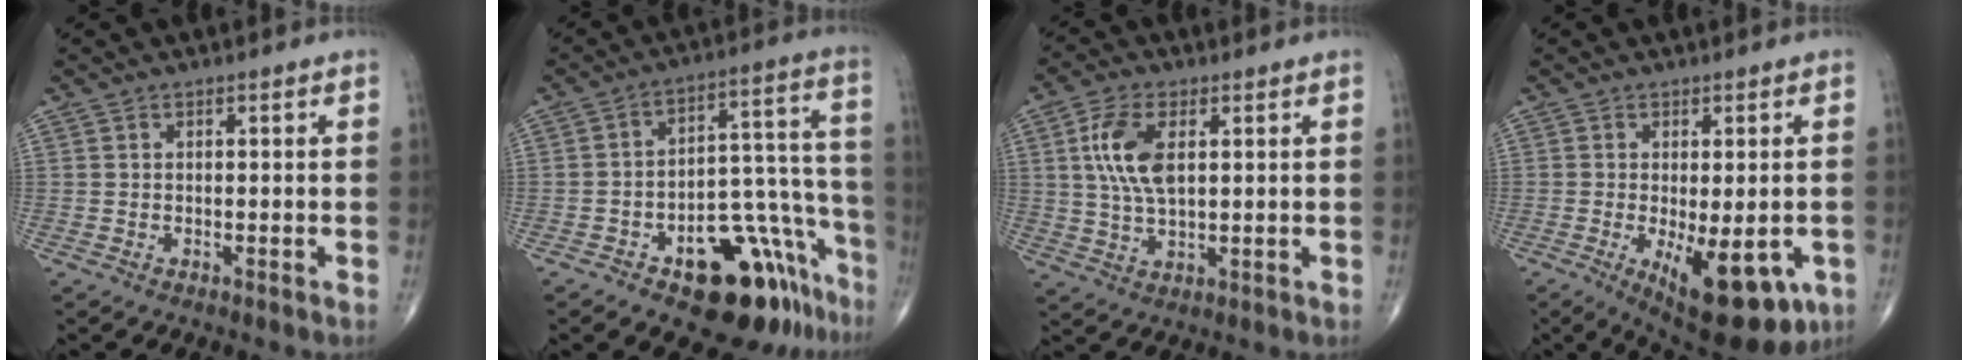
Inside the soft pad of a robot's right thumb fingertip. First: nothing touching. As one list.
[{"total": 18.9, "force": [-11.5, 8.6, 12.3], "torque": [-0.085, 0.111, -0.162]}, {"total": 9.4, "force": [2.4, 4.6, 7.8], "torque": [-0.160, -0.003, 0.047]}, {"total": 14.9, "force": [-5.6, 6.2, 12.3], "torque": [-0.144, -0.013, -0.064]}]